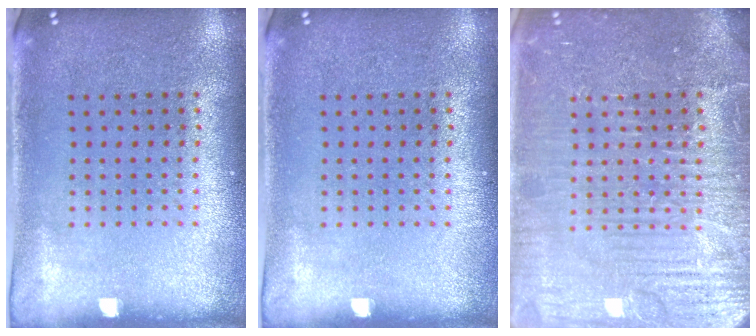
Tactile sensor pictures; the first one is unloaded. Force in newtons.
{"total": 0.0}
{"total": 7.0, "press": 6.9, "slide": 0.9}